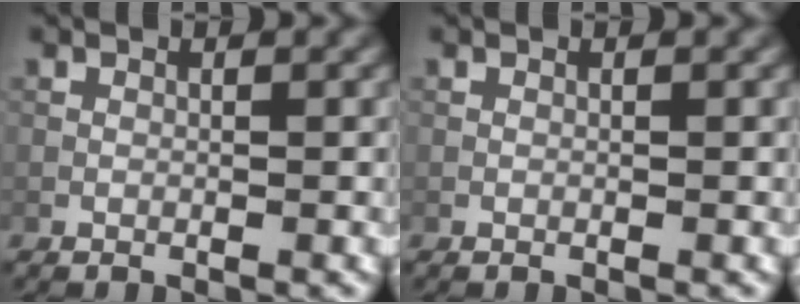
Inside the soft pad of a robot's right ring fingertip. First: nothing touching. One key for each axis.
{"total": 0.0}